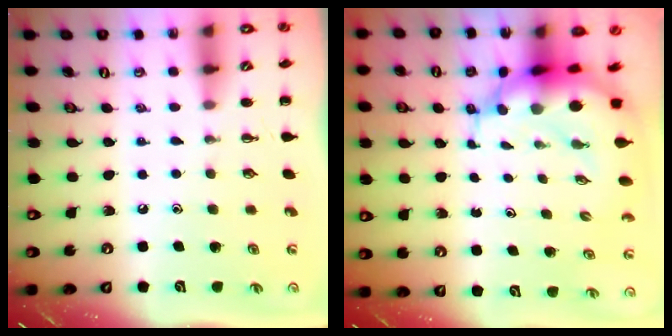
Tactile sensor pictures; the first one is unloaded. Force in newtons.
{"total": 8.6, "press": 8.3, "slide": 2.3}